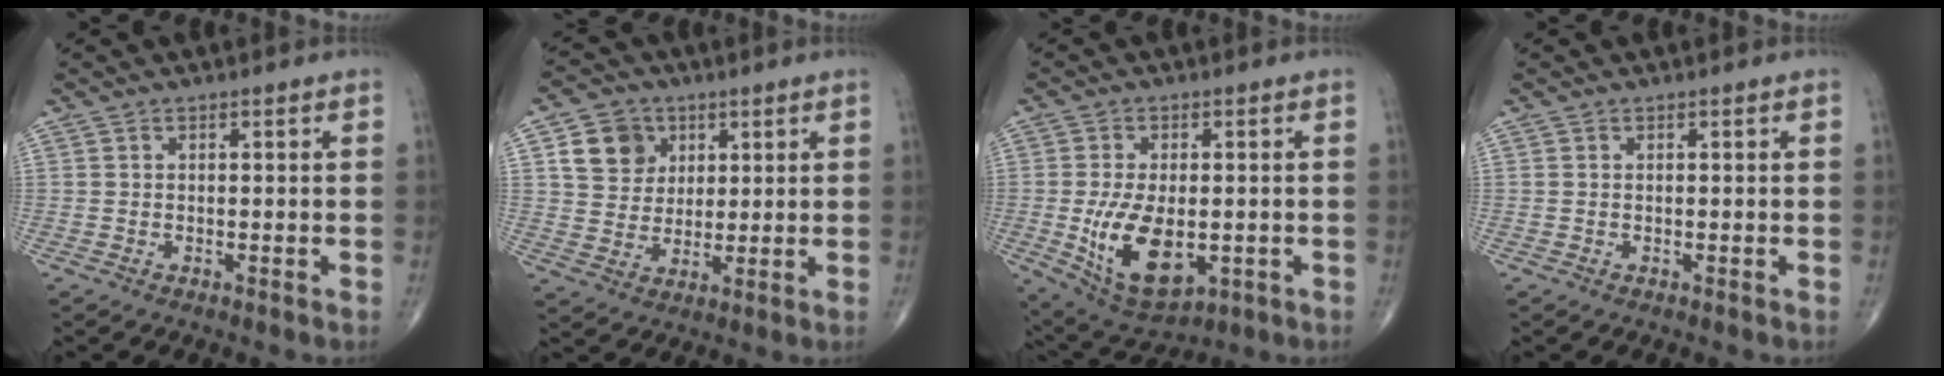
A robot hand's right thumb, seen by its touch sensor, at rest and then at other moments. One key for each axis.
{"total": 9.1, "fx": 3.4, "fy": 7.8, "fz": 3.4, "tx": -0.027, "ty": -0.008, "tz": 0.063}
{"total": 13.7, "fx": -2.4, "fy": 7.4, "fz": 11.3, "tx": -0.194, "ty": -0.012, "tz": -0.020}
{"total": 0.0}